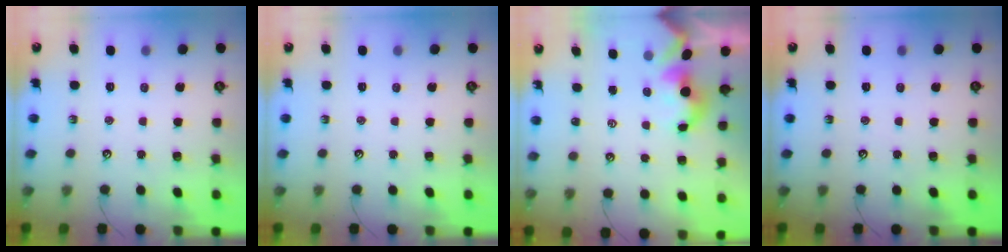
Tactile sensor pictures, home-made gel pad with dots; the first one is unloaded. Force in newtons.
{"total": 0.0}
{"total": 1.7, "press": 1.6, "slide": 0.3}
{"total": 0.0}